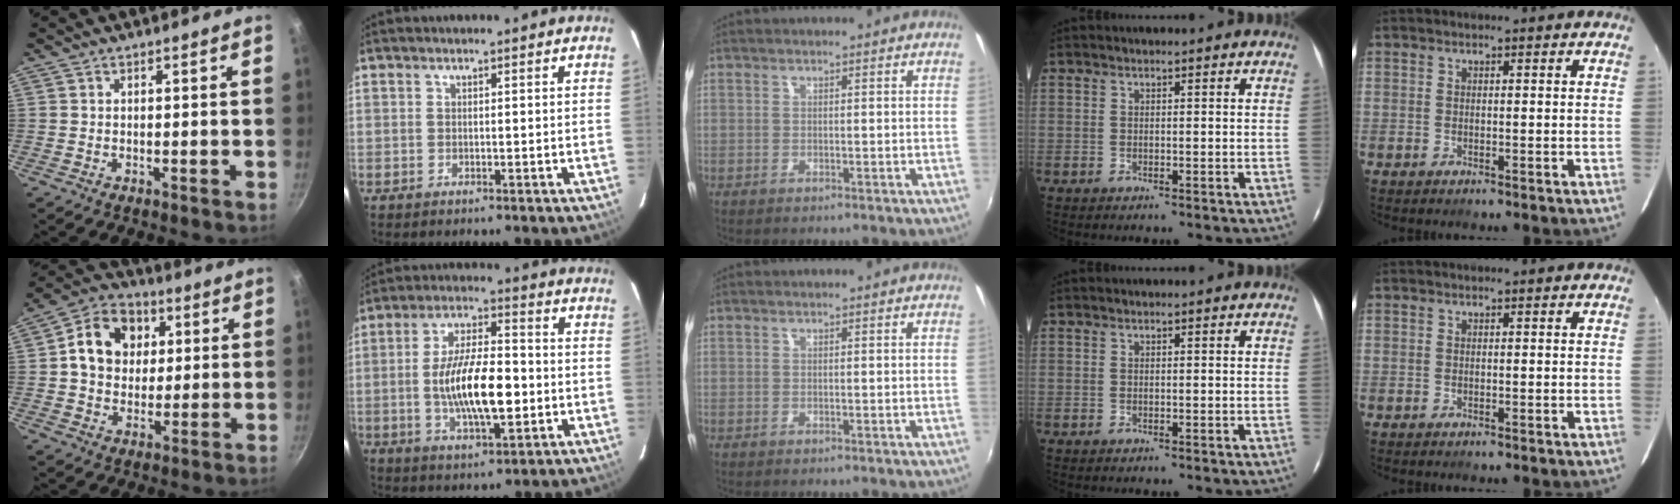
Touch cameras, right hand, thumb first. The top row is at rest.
{"thumb": {"total": 13.2, "force": [2.9, 10.6, 7.3], "torque": [-0.100, 0.013, 0.035]}, "index": {"total": 14.4, "force": [-2.4, 4.9, 13.3], "torque": [-0.247, -0.004, -0.038]}}